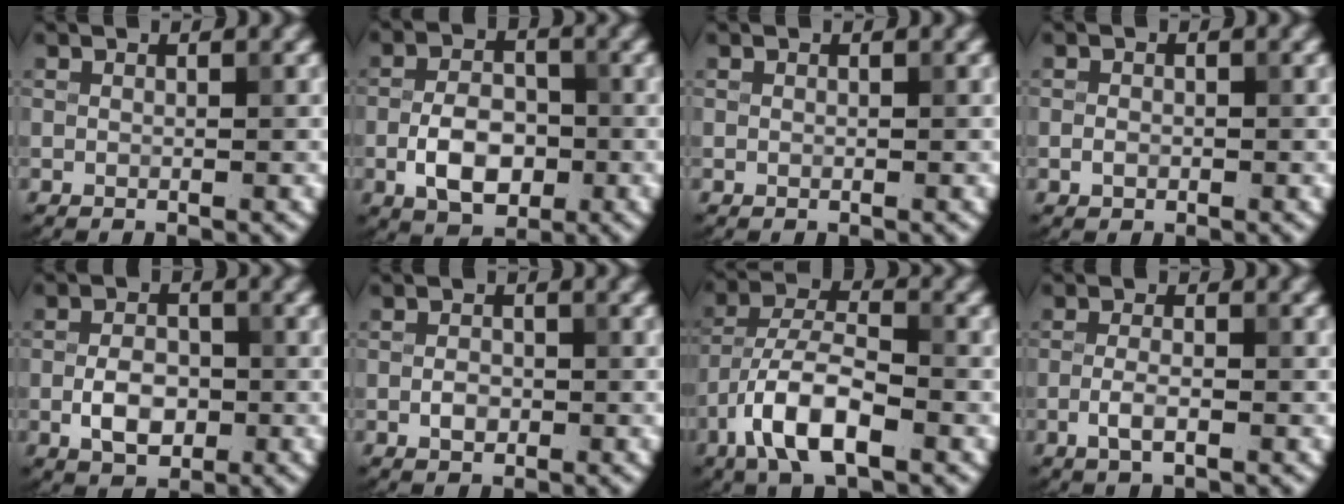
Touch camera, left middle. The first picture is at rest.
{"total": 4.9, "force": [-1.5, 3.0, 3.6], "torque": [-0.064, 0.003, -0.031]}
{"total": 0.0}
{"total": 1.1, "force": [-0.4, 0.8, 0.6], "torque": [-0.011, -0.001, -0.010]}
{"total": 3.7, "force": [-0.9, 2.3, 2.7], "torque": [-0.048, 0.002, -0.020]}
{"total": 1.6, "force": [-0.5, 1.1, 1.1], "torque": [-0.018, 0.002, -0.012]}
{"total": 7.3, "force": [-3.5, 3.1, 5.6], "torque": [-0.103, 0.005, -0.075]}
{"total": 2.1, "force": [-0.8, 0.7, 1.8], "torque": [-0.038, 0.000, -0.020]}